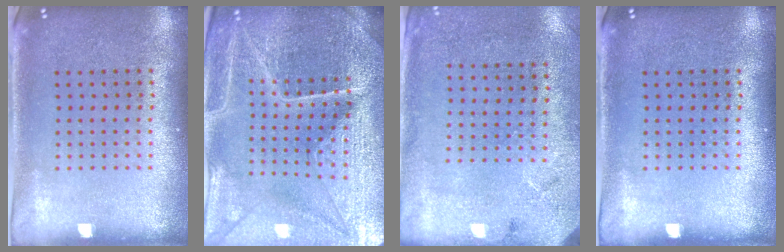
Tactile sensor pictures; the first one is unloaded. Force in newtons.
{"total": 5.6, "press": 5.1, "slide": 2.2}
{"total": 2.7, "press": 2.2, "slide": 1.7}
{"total": 0.0}